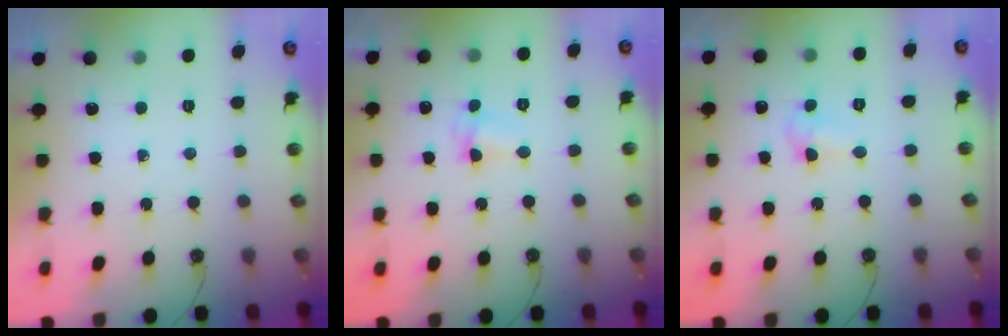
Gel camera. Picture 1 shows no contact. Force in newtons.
{"total": 3.9, "press": 3.8, "slide": 0.6}
{"total": 3.4, "press": 3.4, "slide": 0.5}